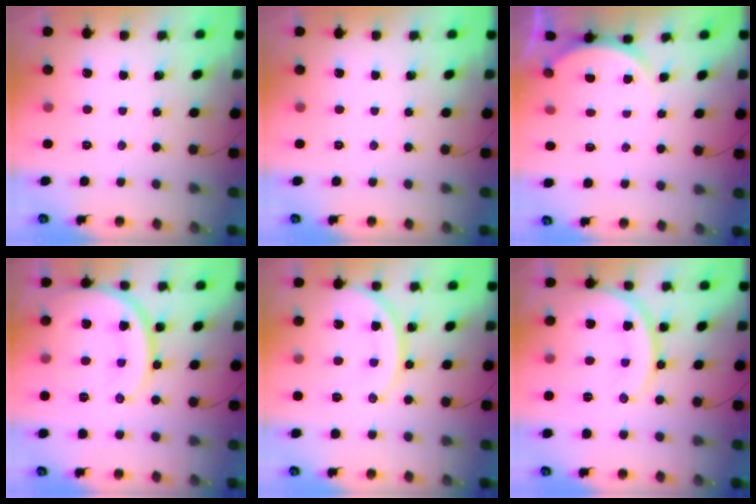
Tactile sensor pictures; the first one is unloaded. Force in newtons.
{"total": 0.0}
{"total": 3.7, "press": 3.6, "slide": 0.6}
{"total": 16.4, "press": 16.3, "slide": 1.8}
{"total": 12.4, "press": 12.3, "slide": 1.1}
{"total": 13.4, "press": 13.3, "slide": 0.9}